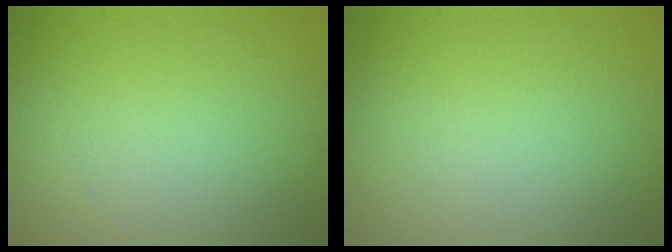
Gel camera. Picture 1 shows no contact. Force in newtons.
{"total": 0.0}